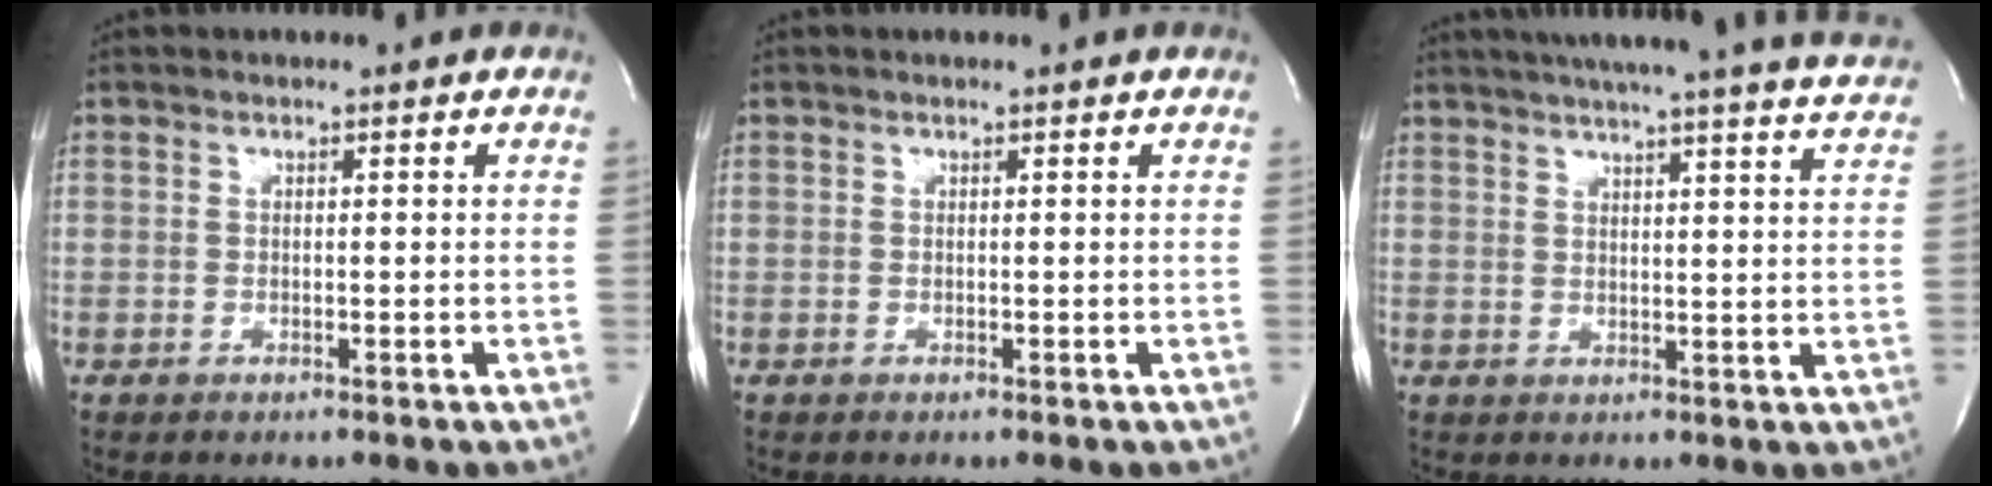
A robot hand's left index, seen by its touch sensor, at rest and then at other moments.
{"total": 0.7, "force": [0.7, 0.0, 0.1], "torque": [-0.005, 0.002, 0.006]}
{"total": 24.4, "force": [22.2, -0.1, 10.2], "torque": [-0.162, -0.029, 0.267]}